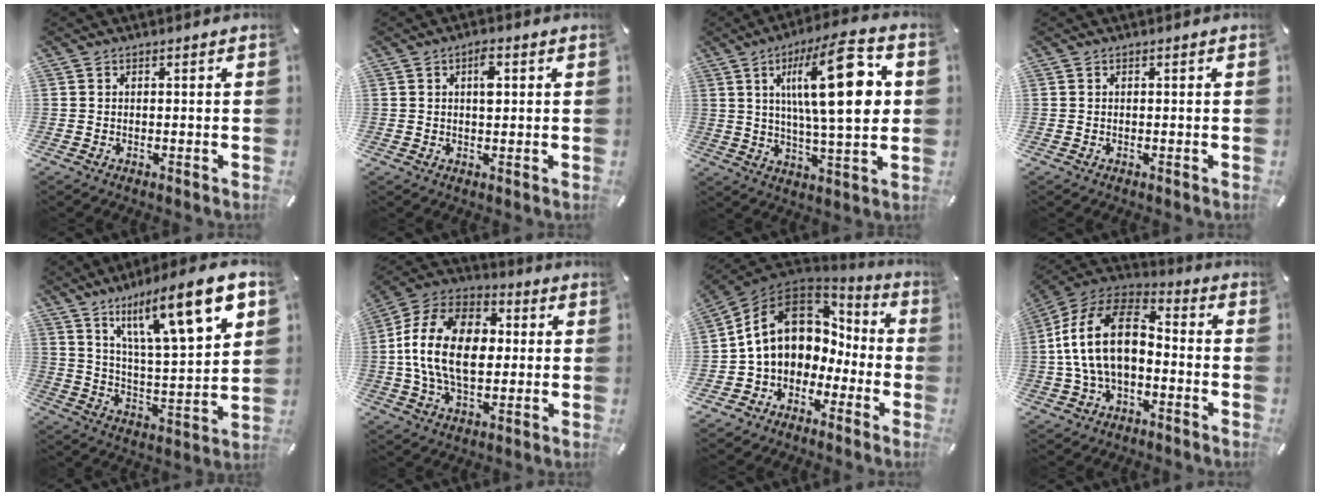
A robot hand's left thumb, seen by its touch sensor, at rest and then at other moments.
{"total": 3.8, "force": [1.1, 1.7, 3.3], "torque": [-0.046, -0.002, 0.011]}
{"total": 21.8, "force": [5.7, 6.5, 20.0], "torque": [-0.333, -0.012, 0.072]}
{"total": 0.0}
{"total": 18.0, "force": [11.3, 4.5, 13.3], "torque": [-0.214, -0.063, 0.177]}
{"total": 18.9, "force": [-0.3, 12.7, 14.0], "torque": [-0.298, 0.012, -0.010]}
{"total": 14.8, "force": [1.7, 11.7, 8.8], "torque": [-0.183, 0.007, 0.031]}
{"total": 18.1, "force": [-1.2, 11.5, 13.9], "torque": [-0.303, 0.026, -0.027]}